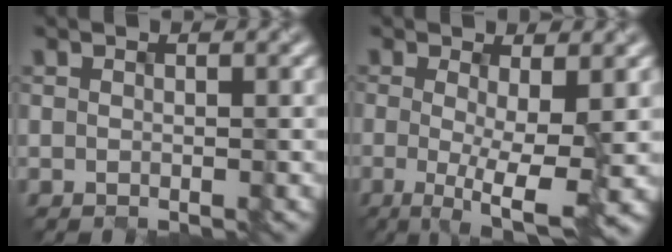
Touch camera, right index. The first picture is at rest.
{"total": 5.9, "force": [-0.6, 1.2, 5.7], "torque": [-0.077, -0.012, -0.006]}